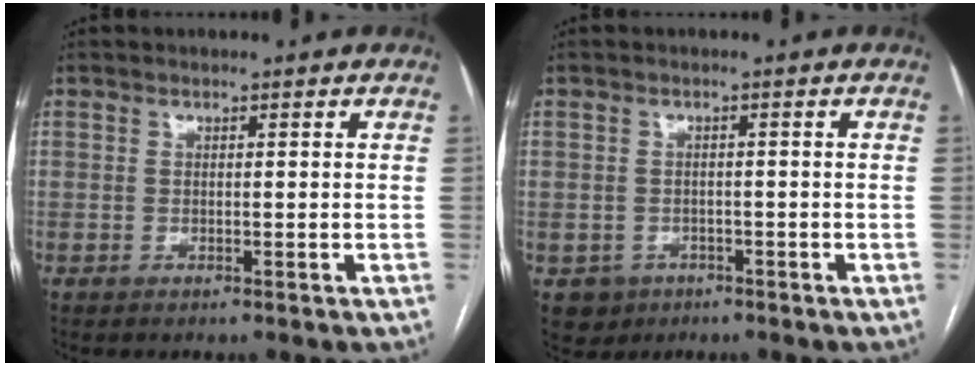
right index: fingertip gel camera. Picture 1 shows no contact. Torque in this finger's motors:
{"motor_torque": [-0.45, -0.03, -0.97, -0.21]}